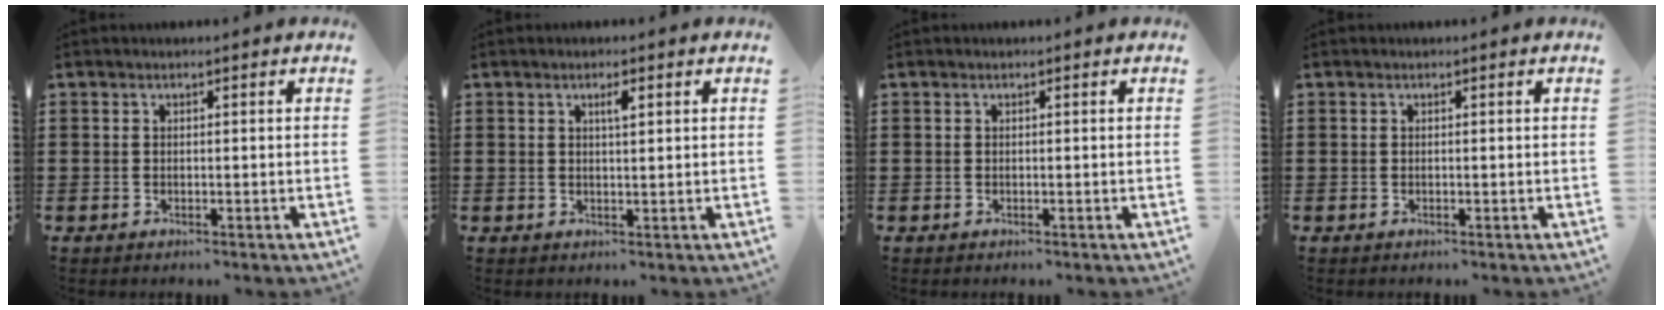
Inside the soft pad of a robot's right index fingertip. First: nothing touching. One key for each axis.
{"total": 1.8, "fx": 0.8, "fy": 0.4, "fz": 1.6, "tx": -0.024, "ty": 0.000, "tz": 0.011}
{"total": 0.0}
{"total": 0.0}